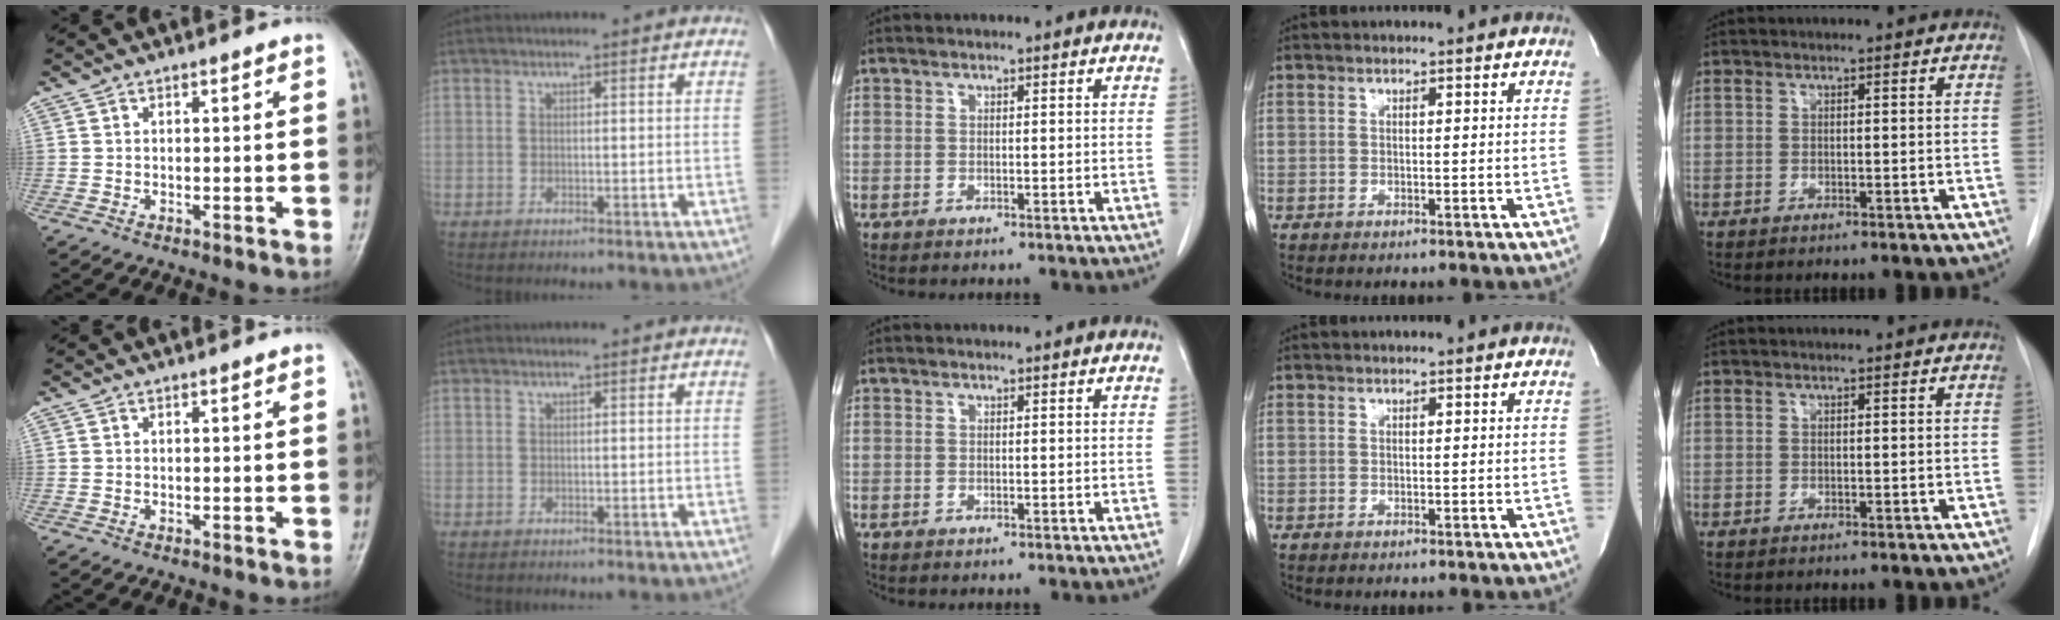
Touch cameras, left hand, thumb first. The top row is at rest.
{}